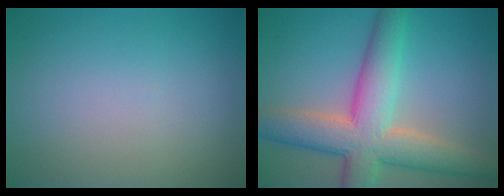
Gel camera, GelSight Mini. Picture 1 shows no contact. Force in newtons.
{"total": 9.0, "press": 8.9, "slide": 0.7}